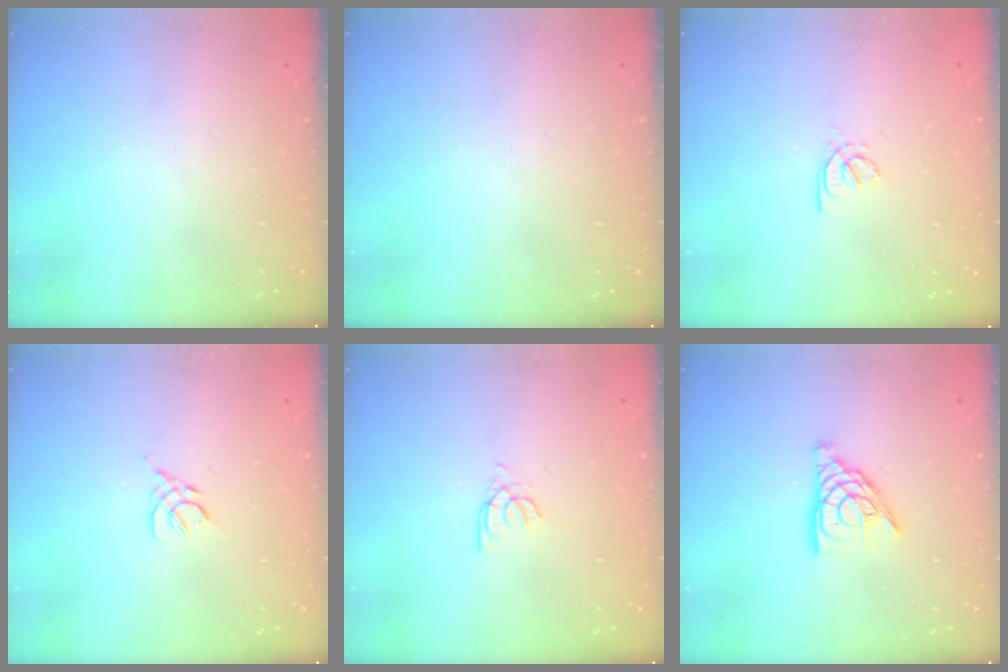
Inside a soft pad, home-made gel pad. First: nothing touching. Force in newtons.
{"total": 0.0}
{"total": 2.1, "press": 2.1, "slide": 0.6}
{"total": 2.5, "press": 2.4, "slide": 0.7}
{"total": 2.6, "press": 2.6, "slide": 0.2}
{"total": 10.4, "press": 10.4, "slide": 1.2}